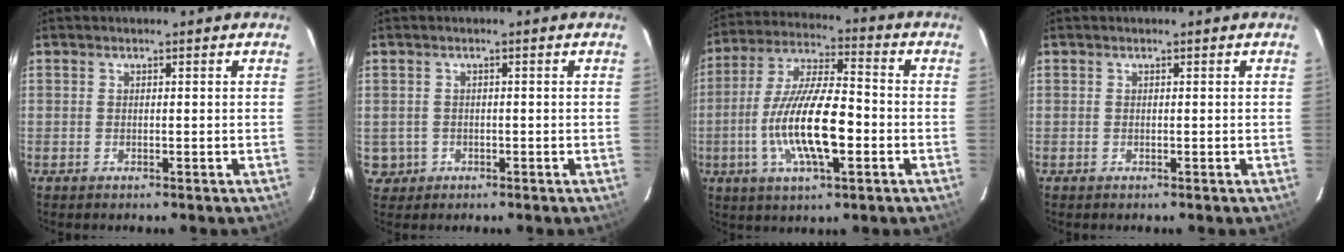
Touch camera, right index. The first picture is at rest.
{"total": 3.2, "force": [-0.5, 3.1, 0.4], "torque": [-0.006, 0.010, 0.002]}
{"total": 15.8, "force": [-3.8, 4.3, 14.7], "torque": [-0.289, -0.005, -0.070]}
{"total": 0.0}